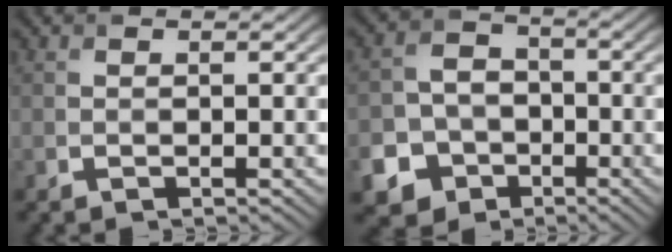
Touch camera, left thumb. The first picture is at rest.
{"total": 9.5, "force": [-4.7, 7.7, 2.8], "torque": [-0.067, -0.026, -0.105]}